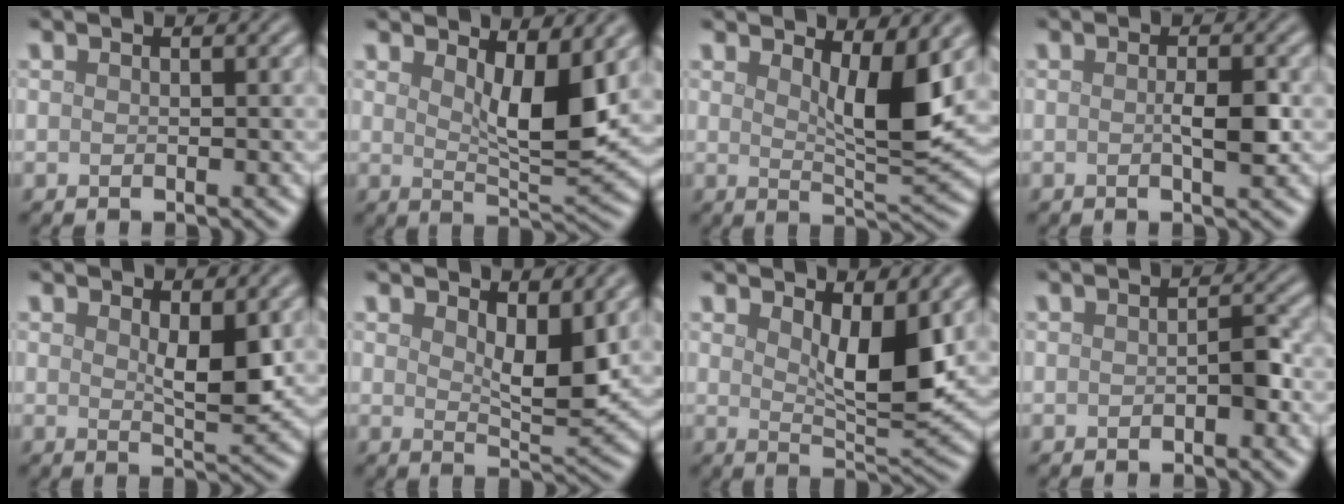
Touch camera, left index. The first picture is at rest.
{"total": 5.8, "force": [2.3, 1.8, 5.0], "torque": [-0.076, -0.012, 0.041]}
{"total": 5.5, "force": [2.3, 1.4, 4.8], "torque": [-0.069, -0.010, 0.041]}
{"total": 2.1, "force": [-0.1, 0.4, 2.0], "torque": [-0.035, -0.002, -0.003]}
{"total": 3.2, "force": [1.0, 1.1, 2.9], "torque": [-0.050, -0.006, 0.020]}
{"total": 4.6, "force": [2.1, 1.8, 3.7], "torque": [-0.060, -0.006, 0.038]}
{"total": 5.8, "force": [2.2, 2.0, 5.0], "torque": [-0.079, -0.011, 0.041]}
{"total": 1.5, "force": [-0.4, 0.6, 1.3], "torque": [-0.019, 0.005, -0.006]}